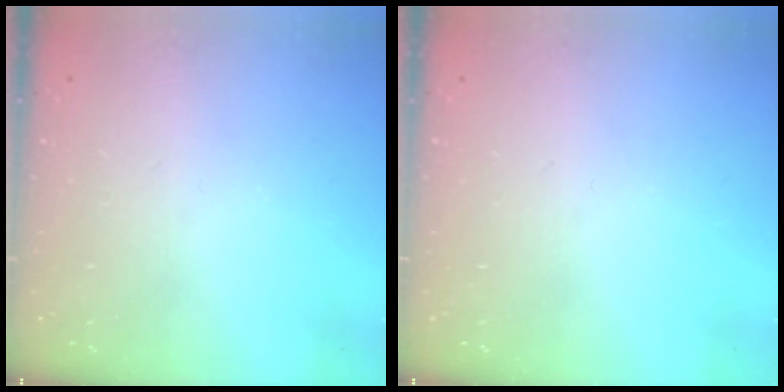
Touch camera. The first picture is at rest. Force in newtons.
{"total": 0.0}